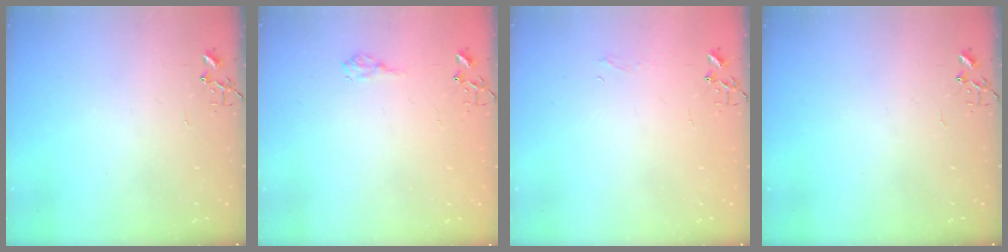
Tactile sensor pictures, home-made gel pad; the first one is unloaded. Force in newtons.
{"total": 7.2, "press": 7.1, "slide": 0.9}
{"total": 3.9, "press": 3.9, "slide": 0.5}
{"total": 0.0}